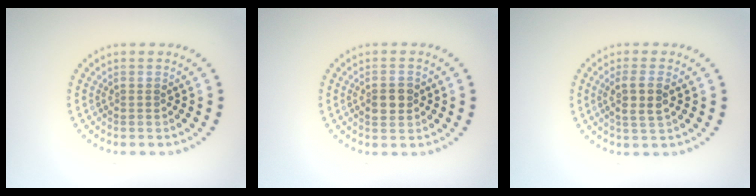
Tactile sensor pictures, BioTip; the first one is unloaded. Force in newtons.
{"total": 2.7, "press": 2.7, "slide": 0.2}
{"total": 2.6, "press": 2.4, "slide": 1.0}